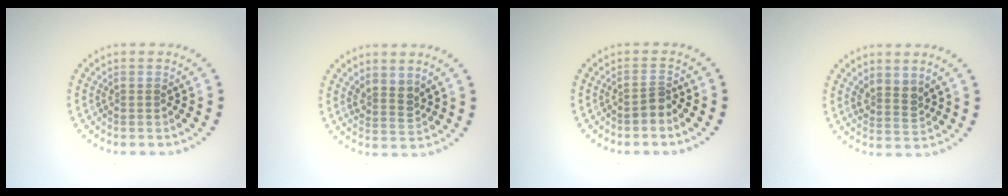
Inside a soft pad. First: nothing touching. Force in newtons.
{"total": 2.0, "press": 1.6, "slide": 1.1}
{"total": 1.5, "press": 1.1, "slide": 1.0}
{"total": 2.0, "press": 1.6, "slide": 1.1}